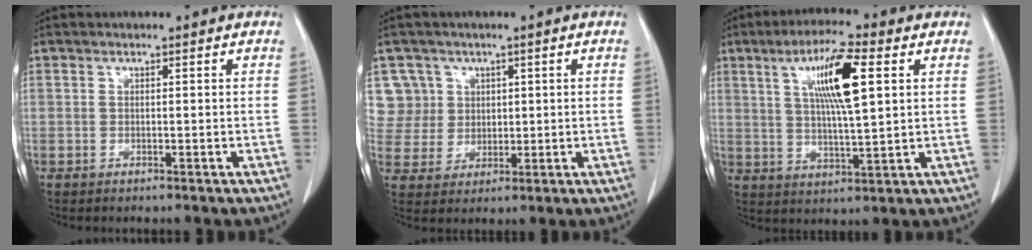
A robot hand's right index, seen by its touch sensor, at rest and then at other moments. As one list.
[{"total": 6.9, "force": [2.8, 6.3, -0.4], "torque": [0.020, 0.018, 0.066]}, {"total": 10.9, "force": [3.5, 1.3, 10.2], "torque": [-0.183, 0.007, 0.062]}]